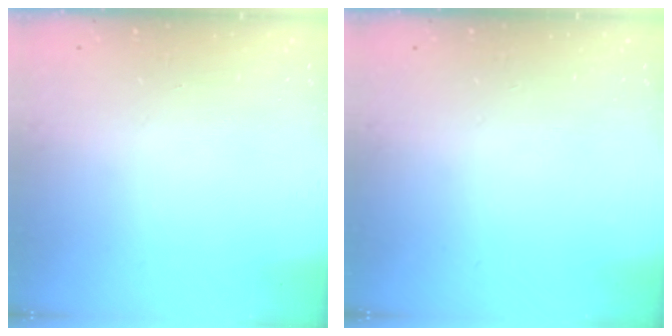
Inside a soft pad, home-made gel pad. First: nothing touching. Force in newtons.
{"total": 0.0}